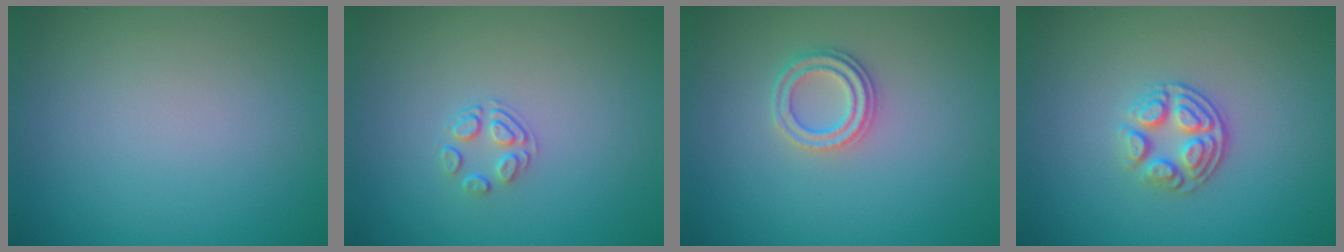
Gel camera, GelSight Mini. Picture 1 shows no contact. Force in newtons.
{"total": 1.7, "press": 1.0, "slide": 1.4}
{"total": 2.3, "press": 2.1, "slide": 0.8}
{"total": 3.2, "press": 2.6, "slide": 2.0}